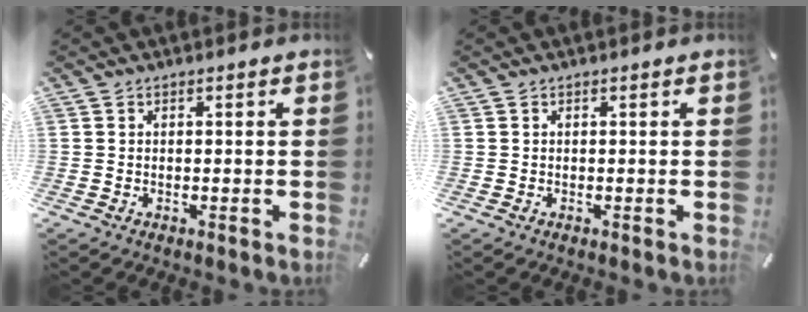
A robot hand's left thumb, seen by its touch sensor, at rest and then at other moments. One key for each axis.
{"total": 0.0}